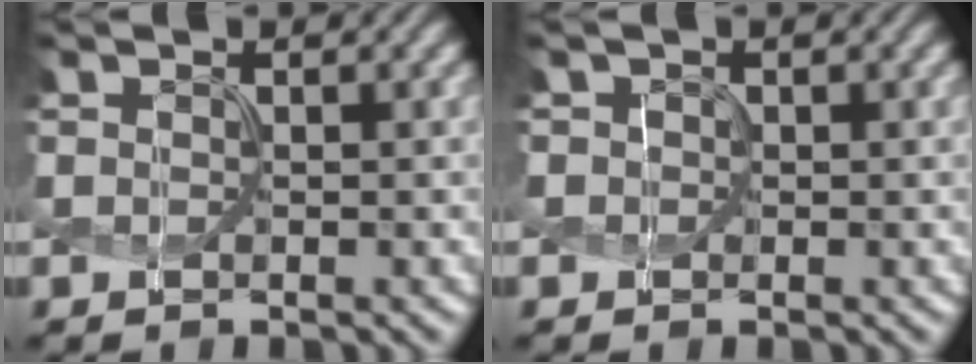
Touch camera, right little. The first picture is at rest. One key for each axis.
{"total": 0.7, "fx": 0.0, "fy": 0.7, "fz": -0.2, "tx": 0.007, "ty": -0.002, "tz": 0.002}